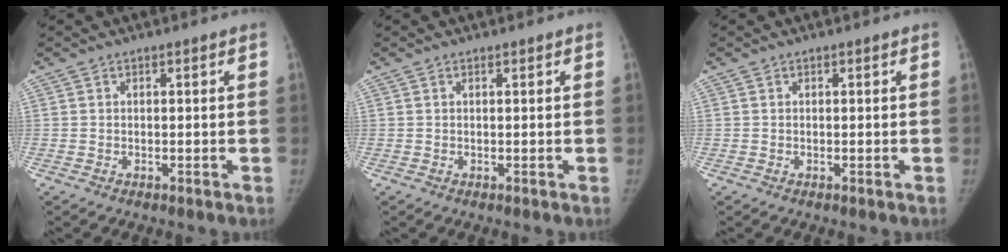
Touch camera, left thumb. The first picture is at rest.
{"total": 0.0}
{"total": 0.0}